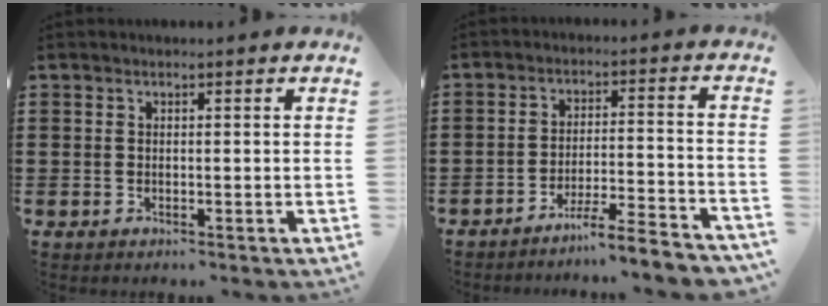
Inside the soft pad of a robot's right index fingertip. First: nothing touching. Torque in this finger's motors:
{"motor_torque": [0.87, 0.73, -0.34, -0.02]}